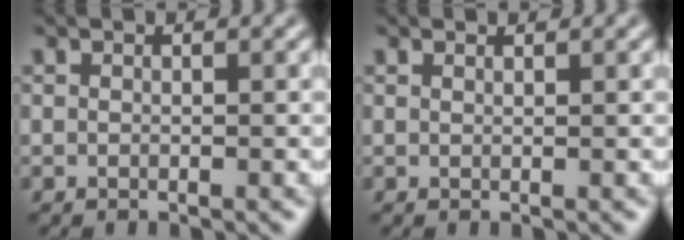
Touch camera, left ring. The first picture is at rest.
{"total": 0.6, "force": [0.6, 0.1, 0.1], "torque": [-0.004, -0.002, 0.009]}